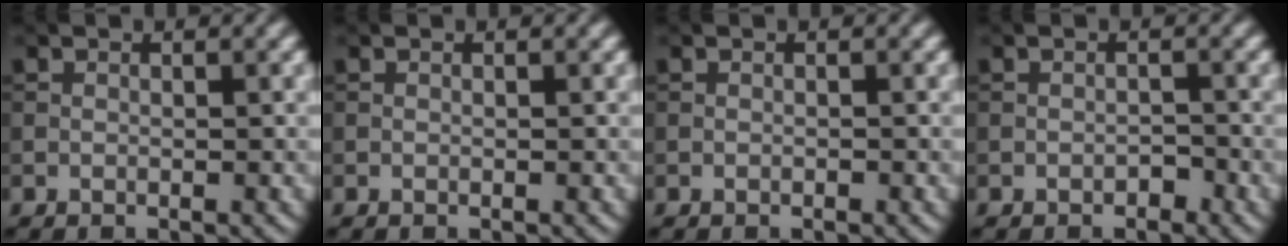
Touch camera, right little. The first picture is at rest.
{"total": 0.0}
{"total": 0.0}
{"total": 0.9, "force": [-0.6, 0.5, 0.4], "torque": [-0.004, 0.000, -0.010]}